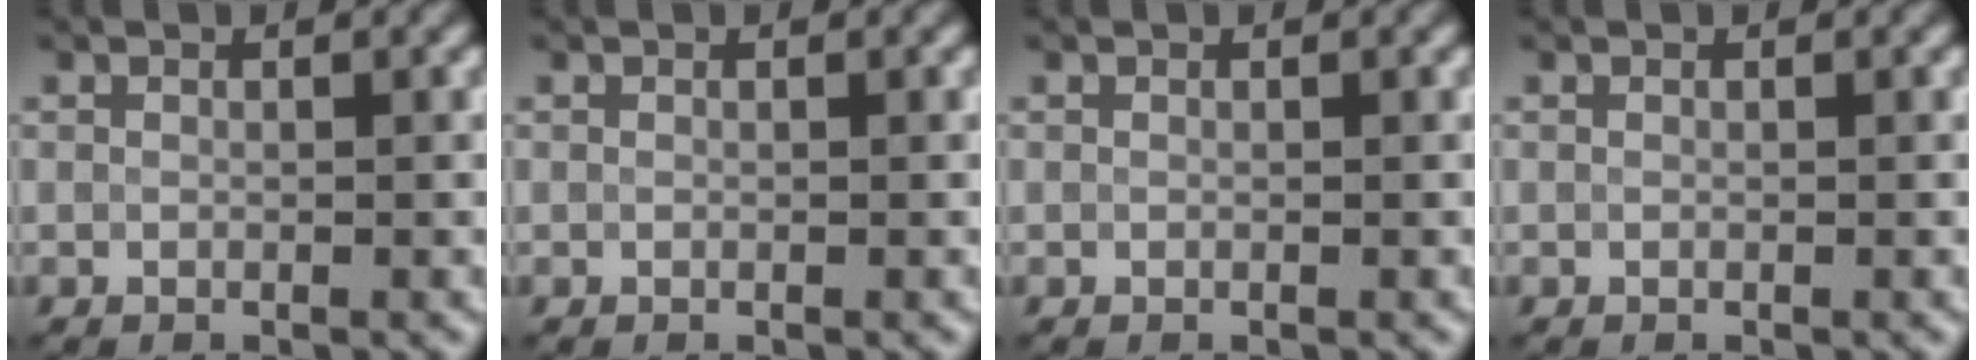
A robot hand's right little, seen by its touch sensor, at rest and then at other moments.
{"total": 0.0}
{"total": 0.0}
{"total": 0.0}